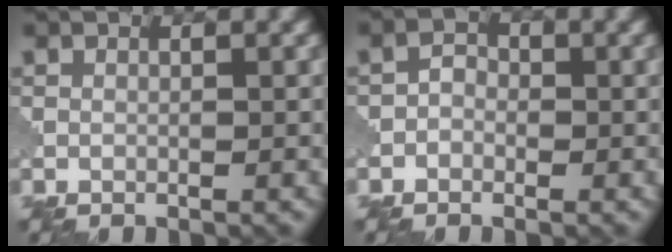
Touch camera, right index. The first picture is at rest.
{"total": 1.4, "force": [-0.7, 1.1, 0.5], "torque": [0.000, 0.005, -0.021]}